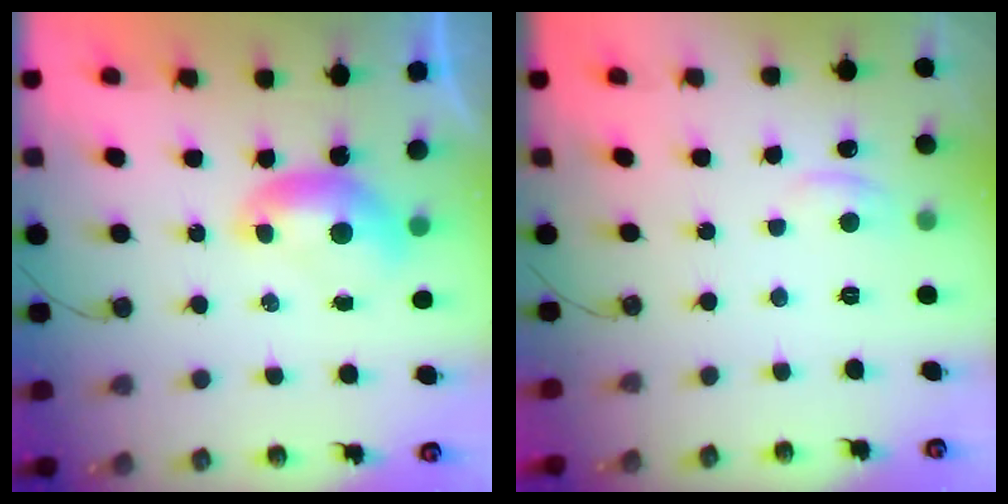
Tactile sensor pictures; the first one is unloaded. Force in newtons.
{"total": 1.1, "press": 0.7, "slide": 0.9}